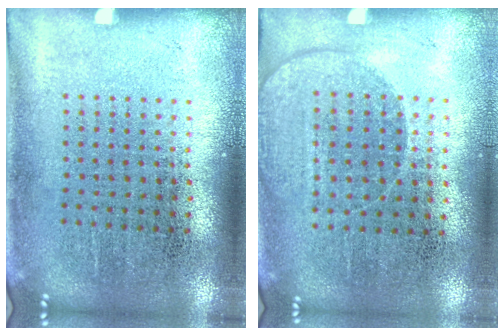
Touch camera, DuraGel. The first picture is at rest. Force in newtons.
{"total": 1.4, "press": 1.3, "slide": 0.5}